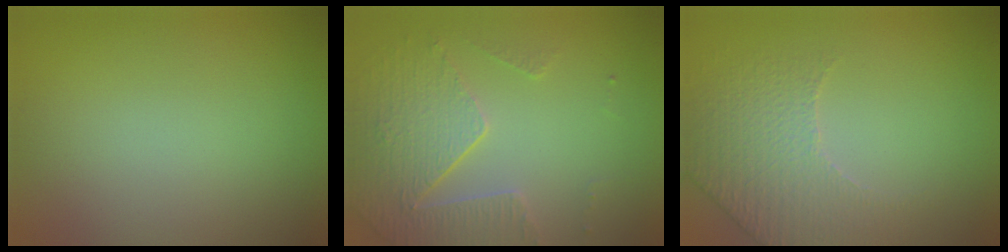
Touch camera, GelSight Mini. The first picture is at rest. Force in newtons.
{"total": 3.6, "press": 3.5, "slide": 1.1}
{"total": 2.6, "press": 2.4, "slide": 1.0}